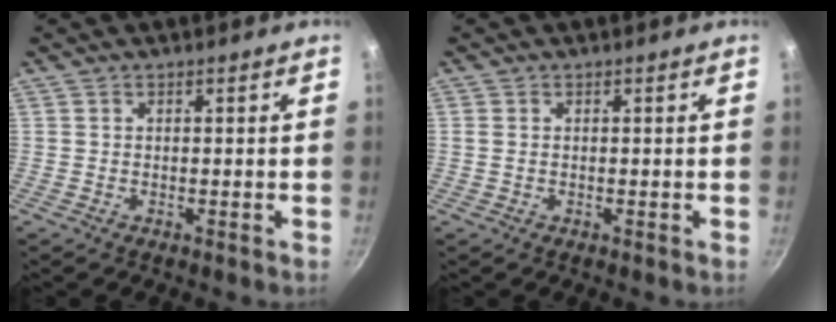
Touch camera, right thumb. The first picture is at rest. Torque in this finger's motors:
{"motor_torque": [-0.10, -0.20, -0.36, 0.18, -0.03]}